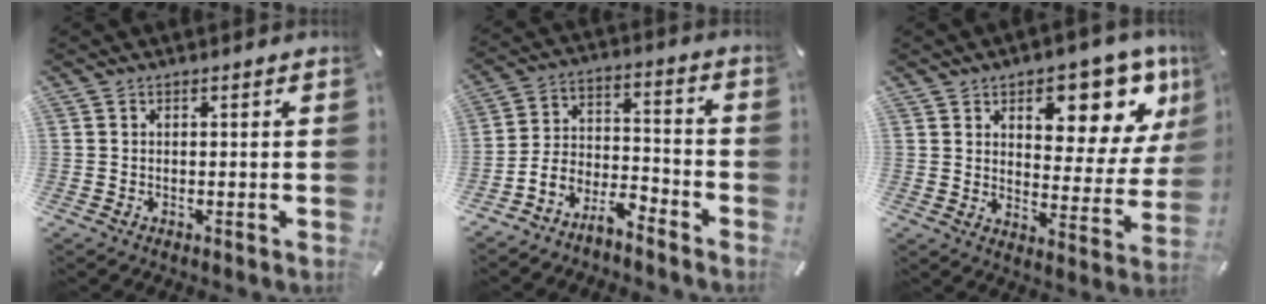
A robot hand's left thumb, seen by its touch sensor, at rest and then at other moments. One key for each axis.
{"total": 7.9, "fx": -6.9, "fy": 3.2, "fz": 2.0, "tx": -0.031, "ty": 0.027, "tz": -0.132}
{"total": 12.3, "fx": 7.8, "fy": 6.5, "fz": 7.0, "tx": -0.069, "ty": -0.071, "tz": 0.129}